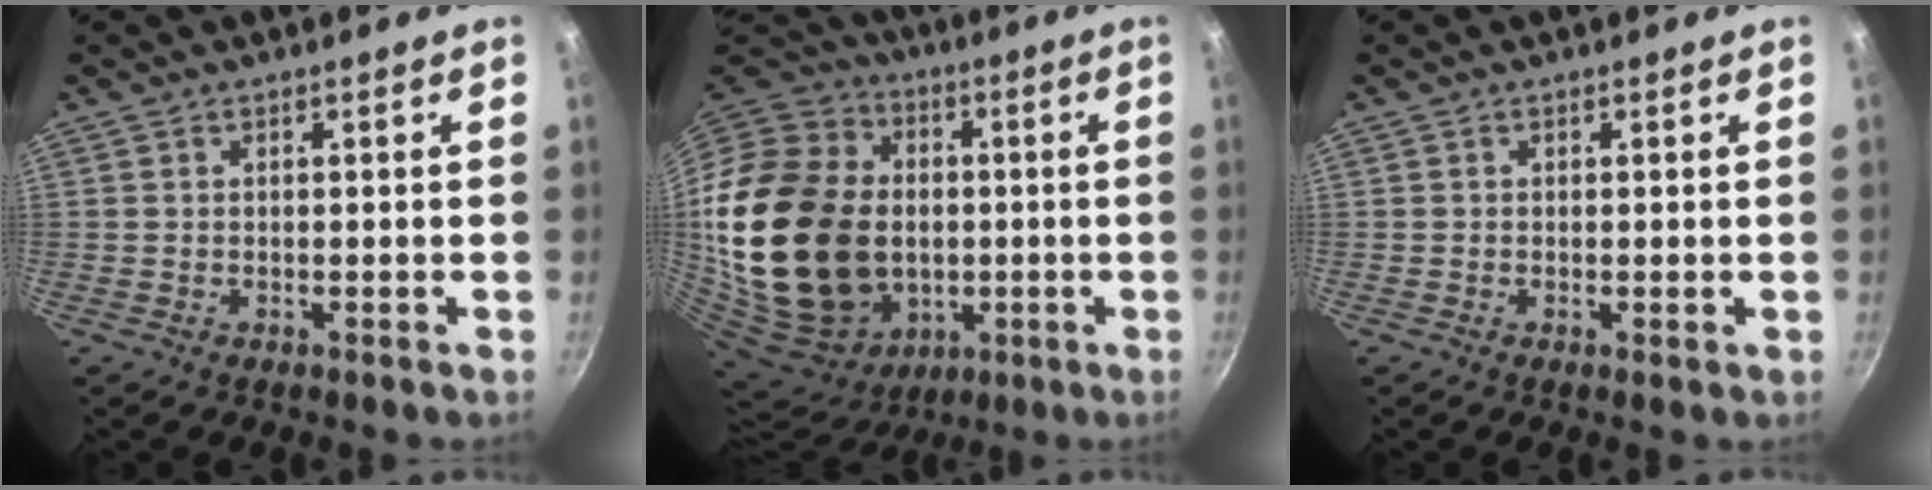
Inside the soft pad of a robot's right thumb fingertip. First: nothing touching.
{"total": 35.0, "force": [-1.7, 24.8, 24.5], "torque": [-0.527, 0.008, -0.008]}
{"total": 0.6, "force": [-0.1, 0.2, 0.6], "torque": [-0.012, -0.004, -0.003]}